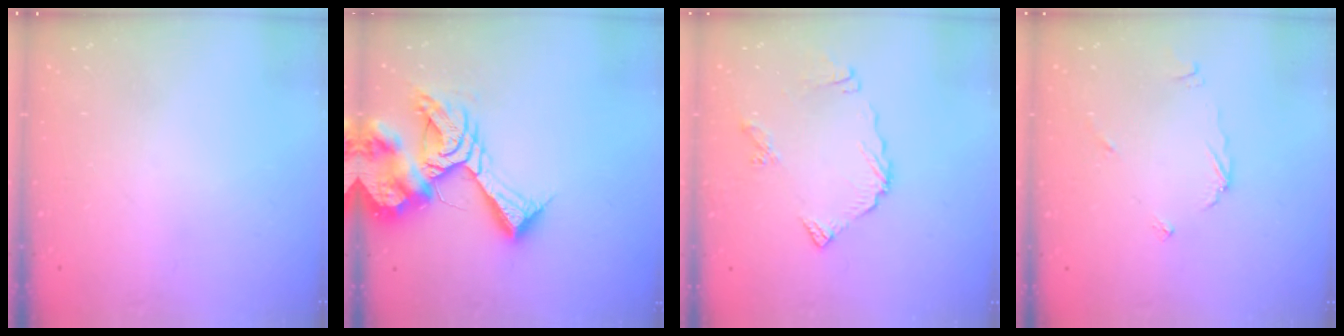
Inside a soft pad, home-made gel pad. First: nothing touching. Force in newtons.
{"total": 18.4, "press": 18.3, "slide": 2.0}
{"total": 9.9, "press": 9.9, "slide": 1.3}
{"total": 3.4, "press": 3.4, "slide": 0.3}